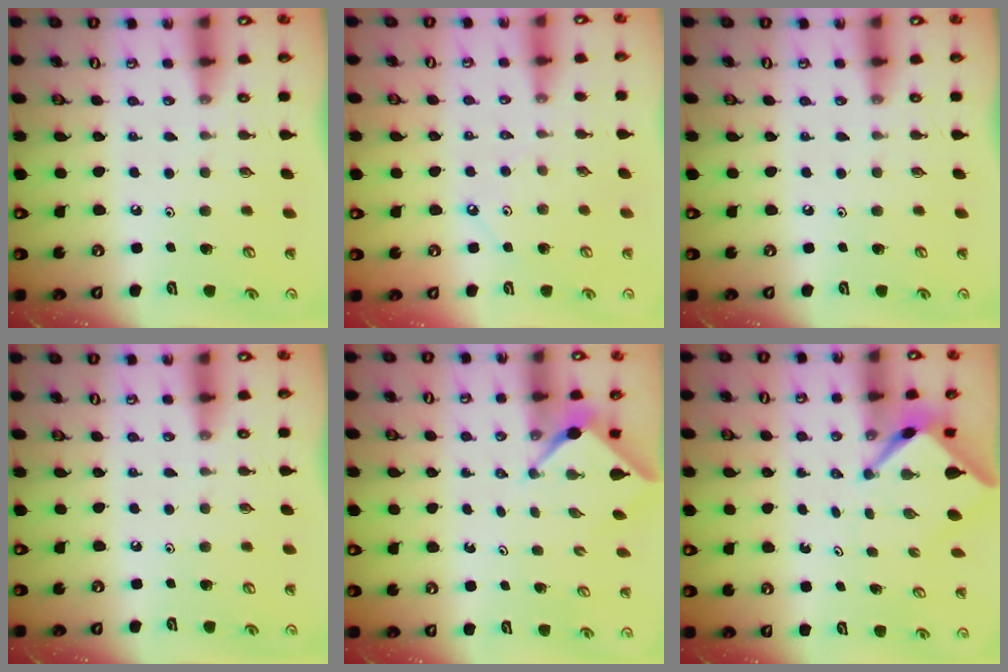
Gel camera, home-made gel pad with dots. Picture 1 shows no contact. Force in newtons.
{"total": 2.6, "press": 2.6, "slide": 0.4}
{"total": 0.0}
{"total": 0.0}
{"total": 2.3, "press": 2.3, "slide": 0.2}
{"total": 3.5, "press": 3.5, "slide": 0.2}